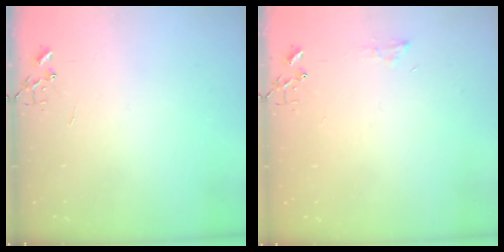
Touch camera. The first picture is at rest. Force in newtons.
{"total": 6.1, "press": 6.1, "slide": 0.3}